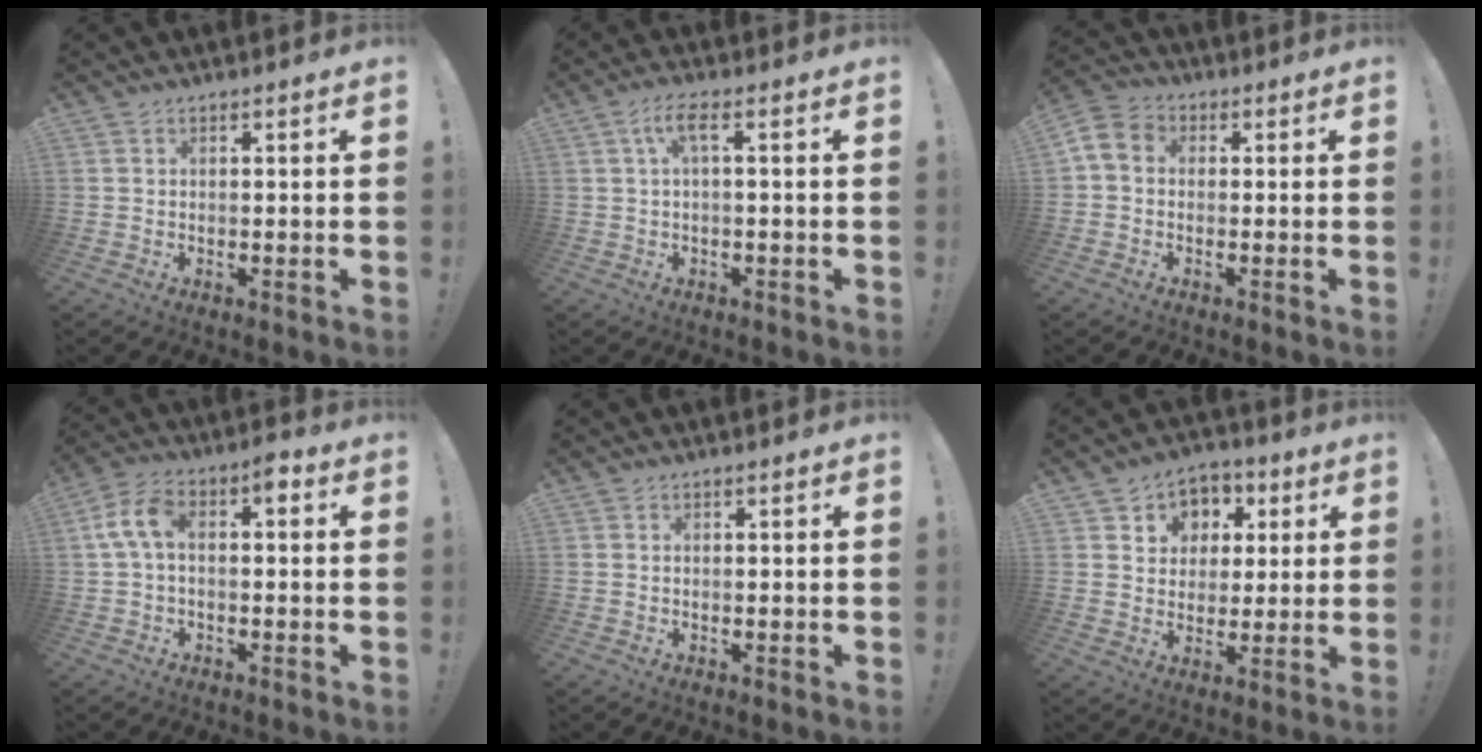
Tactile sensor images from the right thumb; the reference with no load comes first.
{"total": 5.1, "force": [1.0, 1.0, 4.9], "torque": [-0.098, 0.005, 0.017]}
{"total": 6.4, "force": [-0.6, 5.2, 3.5], "torque": [-0.075, 0.018, -0.003]}
{"total": 8.8, "force": [1.2, 4.8, 7.2], "torque": [-0.138, 0.011, 0.025]}
{"total": 0.0}
{"total": 7.1, "force": [1.6, 6.7, 1.5], "torque": [-0.013, -0.016, 0.034]}